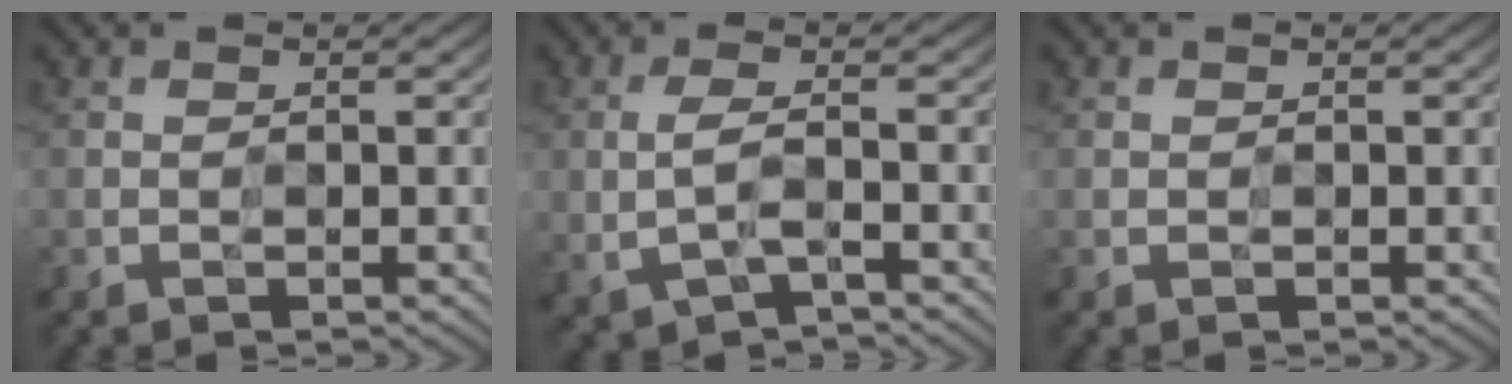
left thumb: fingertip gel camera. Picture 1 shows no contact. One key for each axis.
{"total": 4.3, "fx": -1.2, "fy": 1.5, "fz": 3.9, "tx": -0.091, "ty": 0.000, "tz": -0.026}
{"total": 0.0}